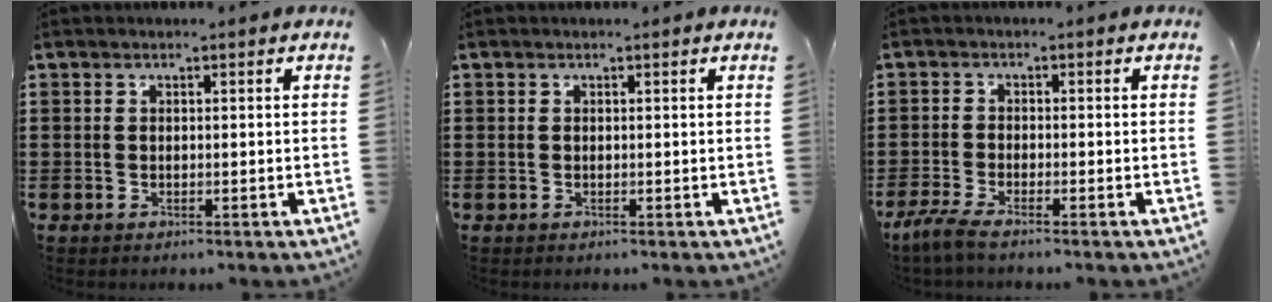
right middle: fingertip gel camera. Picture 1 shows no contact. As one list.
[{"total": 0.0}, {"total": 2.8, "force": [-2.3, -0.1, 1.6], "torque": [-0.042, -0.009, -0.048]}]